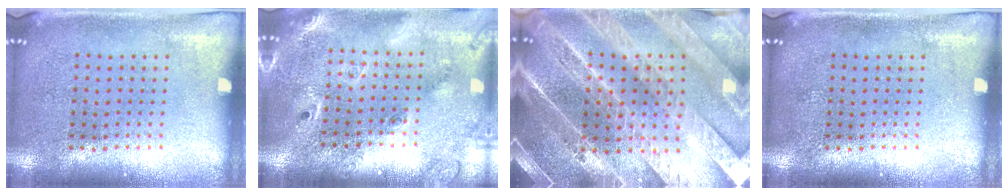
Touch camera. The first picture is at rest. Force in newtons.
{"total": 2.3, "press": 1.8, "slide": 1.3}
{"total": 5.1, "press": 4.4, "slide": 2.6}
{"total": 0.0}